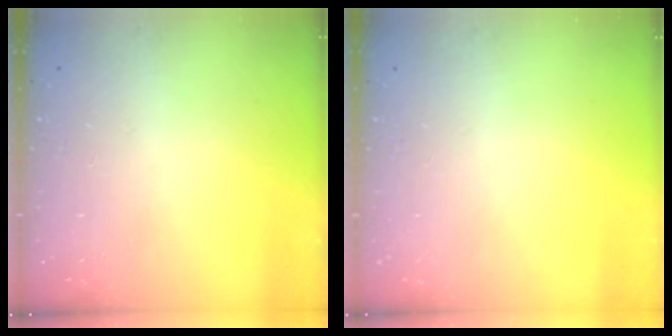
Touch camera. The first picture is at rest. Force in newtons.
{"total": 0.0}